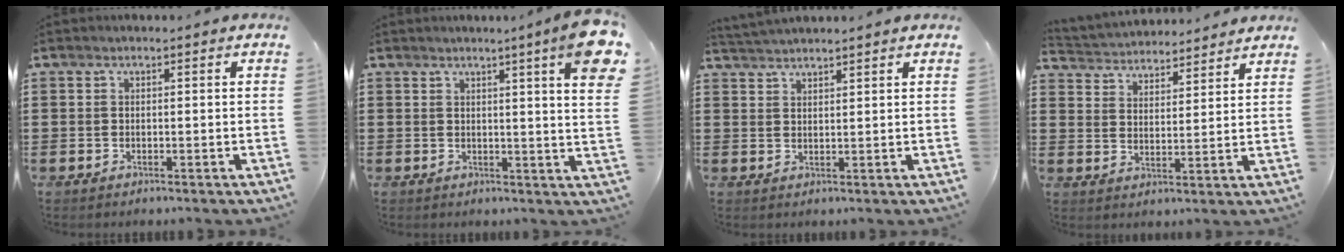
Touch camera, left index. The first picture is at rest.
{"total": 7.2, "force": [4.4, -0.3, 5.7], "torque": [-0.095, -0.020, 0.071]}
{"total": 2.1, "force": [2.1, -0.1, 0.0], "torque": [-0.006, 0.001, 0.043]}
{"total": 3.6, "force": [3.5, 0.6, -0.6], "torque": [-0.009, -0.021, 0.060]}